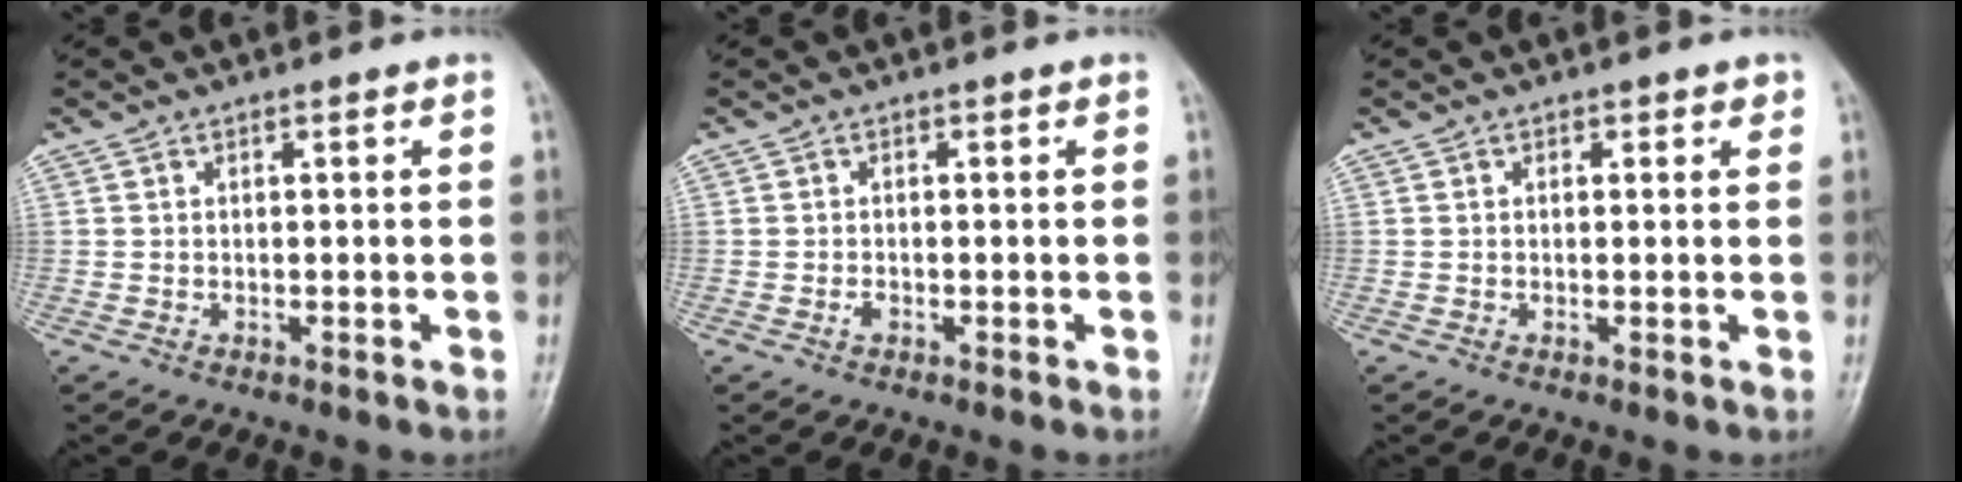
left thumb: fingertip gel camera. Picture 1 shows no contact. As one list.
[{"total": 0.8, "force": [-0.4, 0.4, 0.4], "torque": [-0.009, 0.001, -0.009]}, {"total": 1.1, "force": [0.6, 0.7, 0.5], "torque": [0.008, -0.002, 0.003]}]